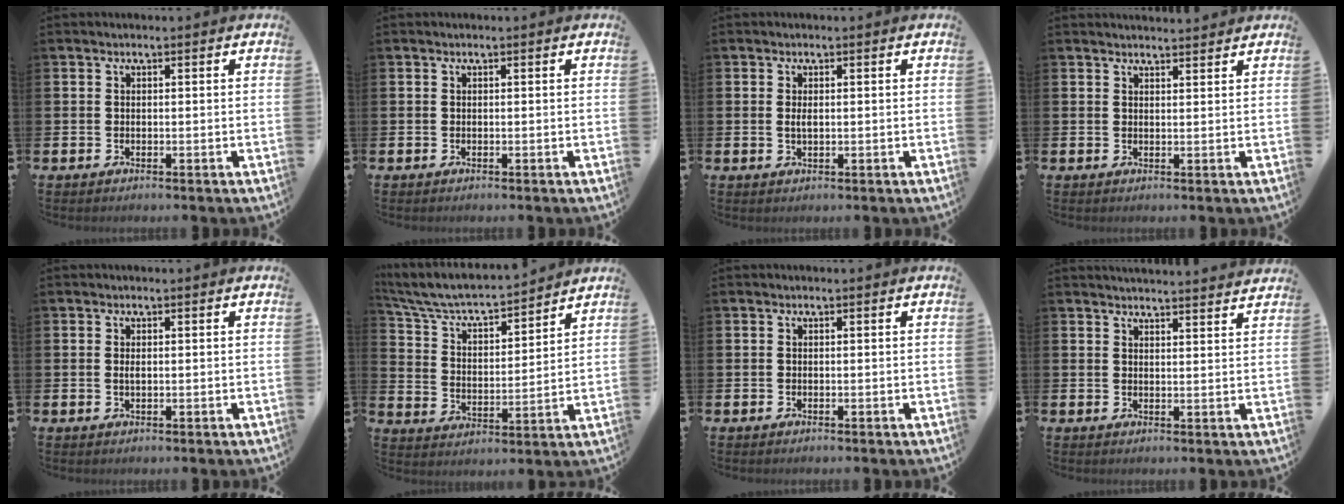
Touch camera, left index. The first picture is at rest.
{"total": 0.0}
{"total": 1.1, "force": [0.2, 0.4, 1.0], "torque": [-0.016, 0.001, 0.001]}
{"total": 2.0, "force": [2.0, 0.1, -0.1], "torque": [0.011, -0.015, 0.034]}
{"total": 0.7, "force": [0.1, 0.3, 0.6], "torque": [-0.009, 0.000, 0.001]}
{"total": 6.6, "force": [6.1, 1.3, 2.0], "torque": [-0.071, -0.050, 0.101]}
{"total": 0.0}
{"total": 3.2, "force": [3.2, -0.4, -0.1], "torque": [-0.006, -0.021, 0.058]}